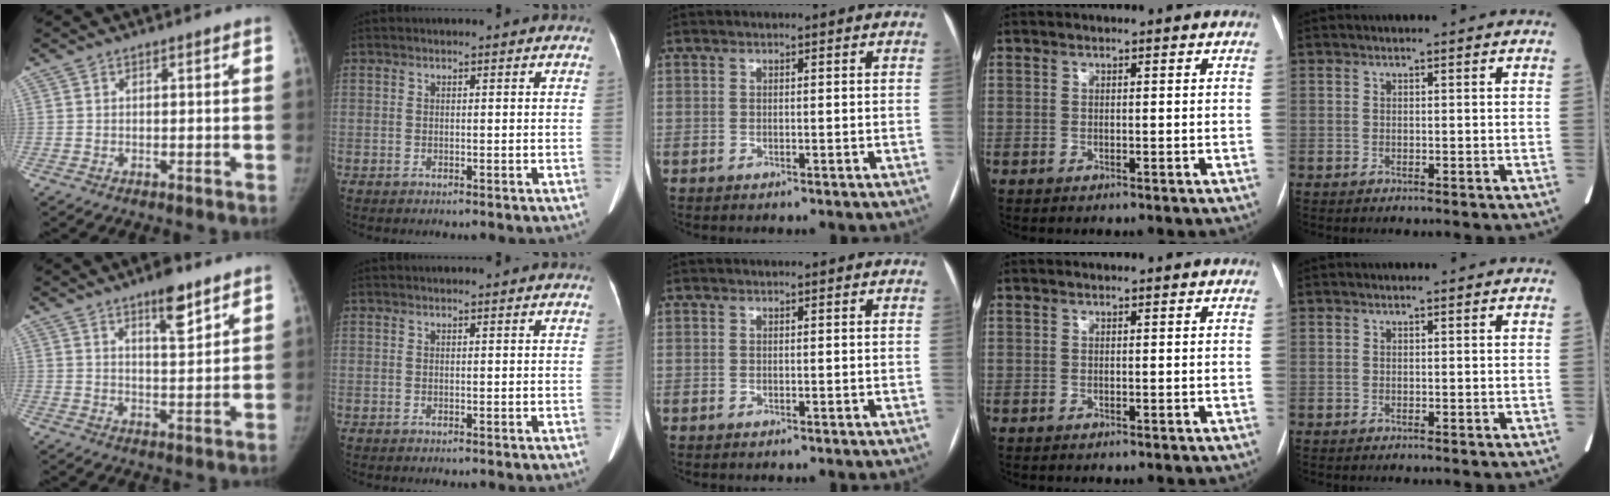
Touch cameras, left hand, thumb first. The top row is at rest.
{"thumb": {"total": 7.4, "force": [4.8, 2.2, 5.1], "torque": [-0.064, -0.032, 0.073]}, "index": {"total": 1.3, "force": [1.2, -0.2, 0.4], "torque": [-0.009, 0.013, 0.021]}}